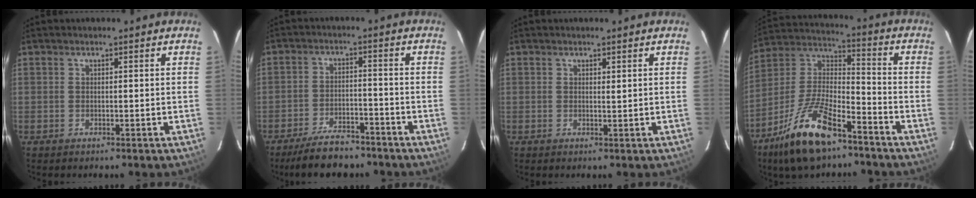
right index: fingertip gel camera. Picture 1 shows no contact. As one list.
[{"total": 8.0, "force": [-6.9, 2.8, 3.1], "torque": [-0.056, -0.008, -0.118]}, {"total": 0.7, "force": [0.4, 0.1, 0.5], "torque": [-0.008, -0.004, 0.007]}, {"total": 16.1, "force": [-10.6, 4.6, 11.2], "torque": [-0.236, -0.003, -0.193]}]